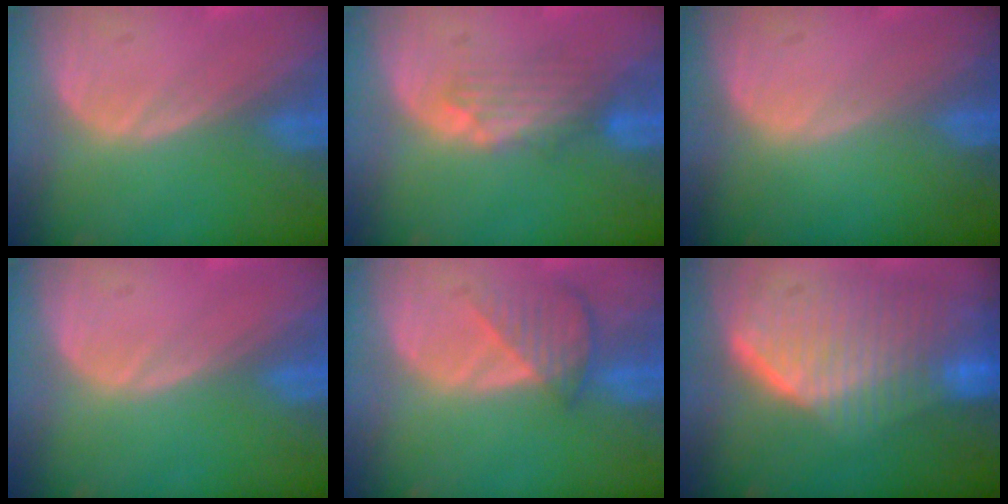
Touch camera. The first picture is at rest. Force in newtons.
{"total": 4.2, "press": 3.8, "slide": 1.9}
{"total": 0.0}
{"total": 0.0}
{"total": 4.6, "press": 4.2, "slide": 1.8}
{"total": 9.7, "press": 9.1, "slide": 3.4}